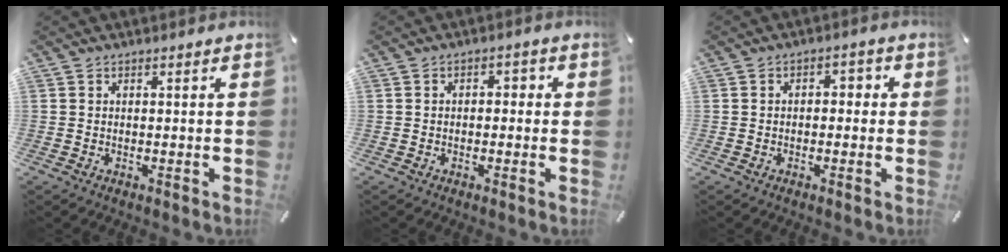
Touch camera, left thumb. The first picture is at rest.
{"total": 2.1, "force": [-0.9, 1.3, 1.3], "torque": [-0.026, 0.012, -0.022]}
{"total": 2.4, "force": [-1.1, 1.5, 1.4], "torque": [-0.028, 0.013, -0.025]}